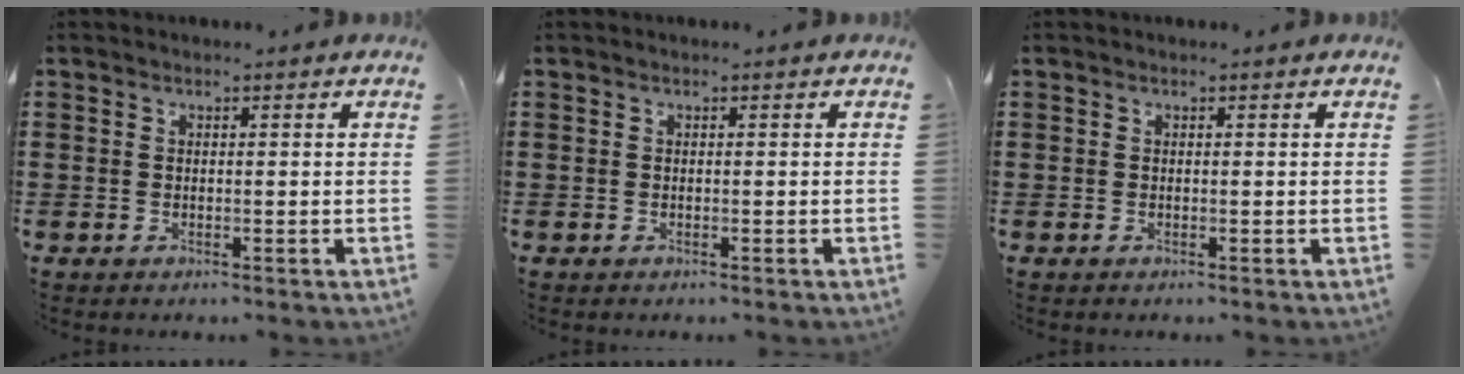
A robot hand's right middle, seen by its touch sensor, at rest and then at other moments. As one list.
[{"total": 0.0}, {"total": 0.0}]